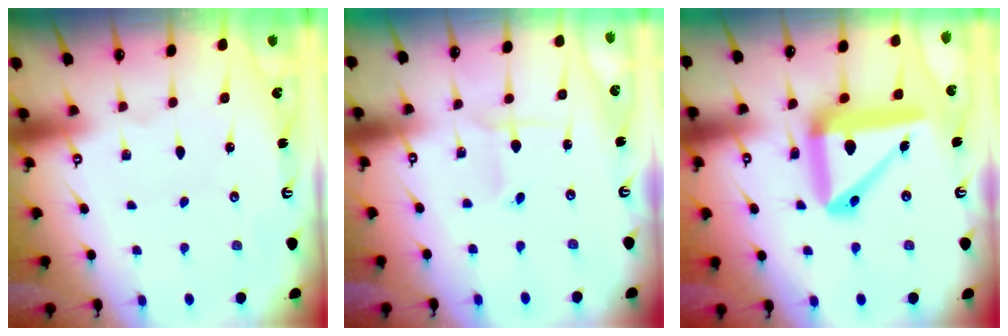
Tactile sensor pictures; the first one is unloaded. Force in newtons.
{"total": 2.9, "press": 2.9, "slide": 0.2}
{"total": 17.4, "press": 17.2, "slide": 2.5}